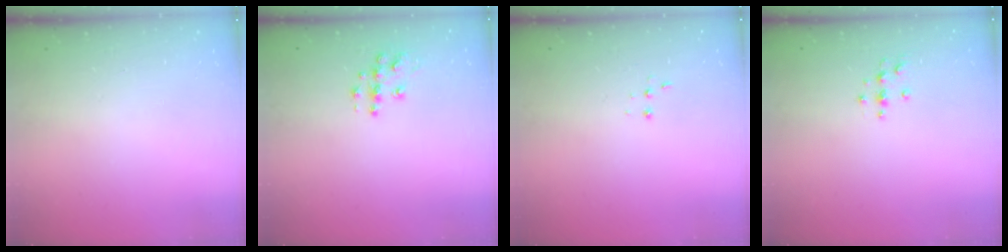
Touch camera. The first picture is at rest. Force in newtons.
{"total": 9.5, "press": 9.5, "slide": 0.6}
{"total": 2.7, "press": 2.7, "slide": 0.5}
{"total": 3.5, "press": 3.4, "slide": 0.5}